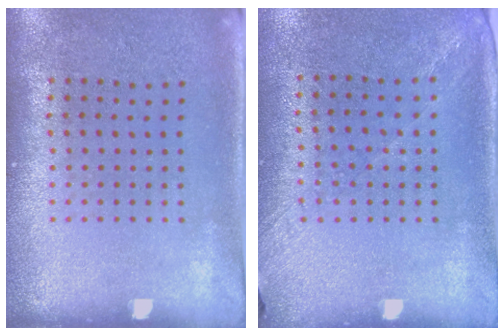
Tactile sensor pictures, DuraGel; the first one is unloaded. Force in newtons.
{"total": 1.3, "press": 1.0, "slide": 0.9}